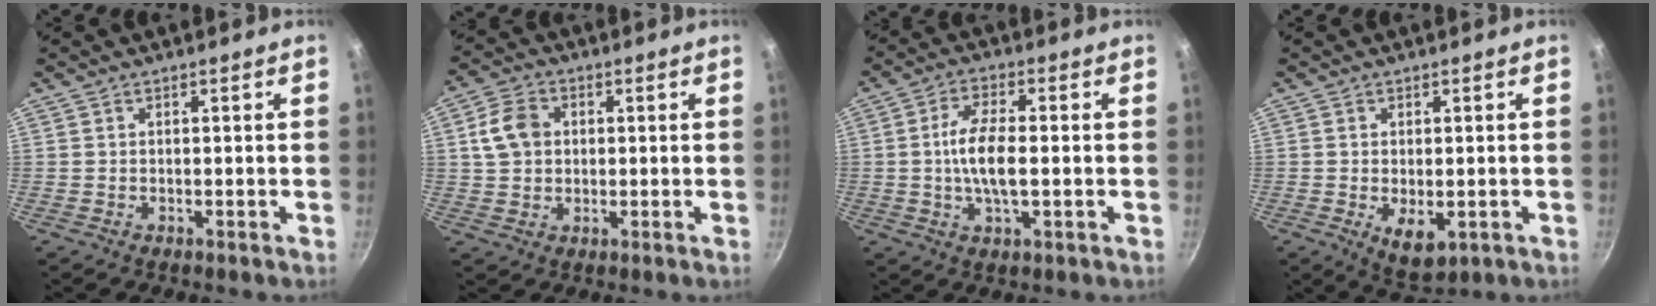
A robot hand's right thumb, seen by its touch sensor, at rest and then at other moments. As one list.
[{"total": 7.3, "force": [1.2, 5.8, 4.3], "torque": [-0.066, 0.011, 0.016]}, {"total": 8.8, "force": [-0.4, 3.4, 8.1], "torque": [-0.159, 0.009, -0.014]}, {"total": 5.9, "force": [-1.3, 3.3, 4.8], "torque": [-0.069, -0.013, -0.011]}]